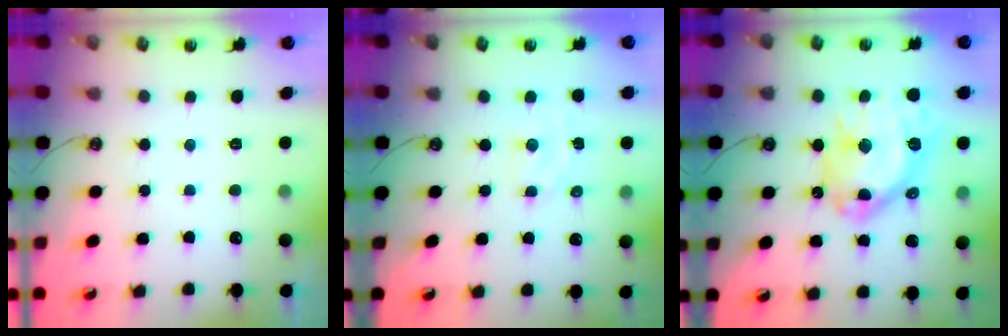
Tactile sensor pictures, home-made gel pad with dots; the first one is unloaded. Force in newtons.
{"total": 3.7, "press": 3.6, "slide": 0.2}
{"total": 19.4, "press": 19.3, "slide": 1.9}